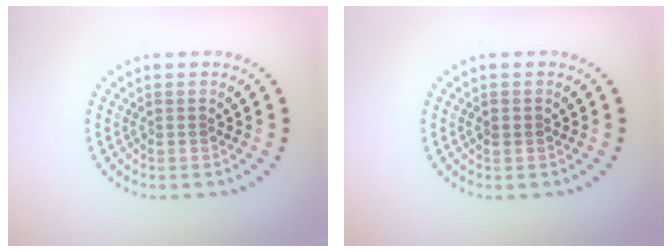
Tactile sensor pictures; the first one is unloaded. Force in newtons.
{"total": 0.7, "press": 0.6, "slide": 0.1}